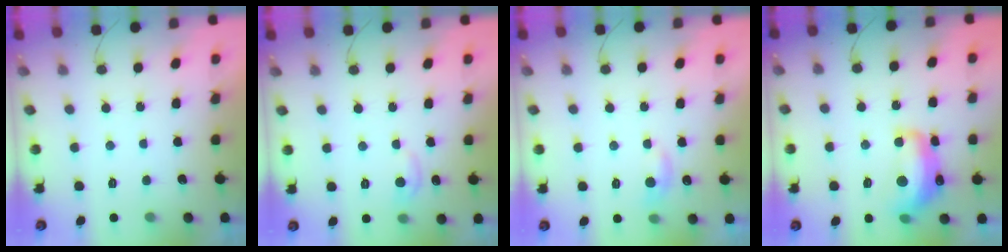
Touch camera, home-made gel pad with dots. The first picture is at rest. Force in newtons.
{"total": 7.0, "press": 7.0, "slide": 0.5}
{"total": 5.4, "press": 5.4, "slide": 0.6}
{"total": 13.8, "press": 13.8, "slide": 1.0}